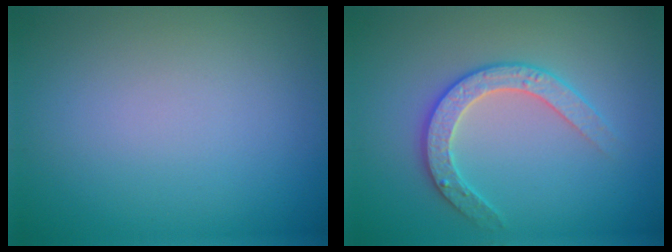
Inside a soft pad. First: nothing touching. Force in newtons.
{"total": 2.8, "press": 2.7, "slide": 0.6}